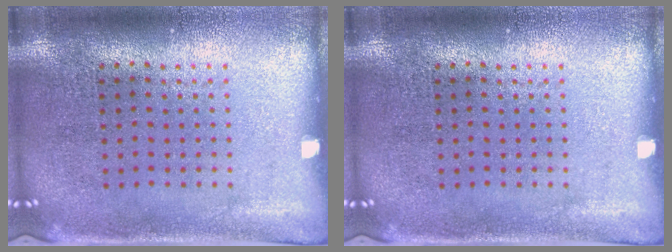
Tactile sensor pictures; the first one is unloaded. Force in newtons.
{"total": 0.0}